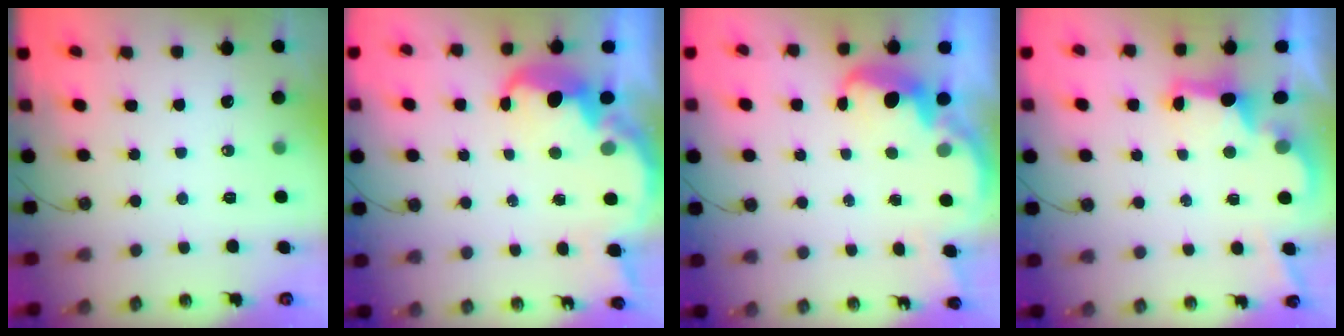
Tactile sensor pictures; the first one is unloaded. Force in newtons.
{"total": 6.5, "press": 6.4, "slide": 0.6}
{"total": 4.2, "press": 4.1, "slide": 0.7}
{"total": 2.7, "press": 2.6, "slide": 0.9}